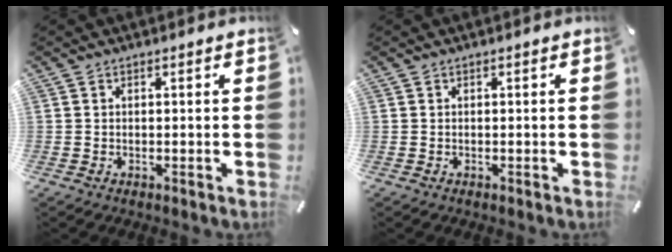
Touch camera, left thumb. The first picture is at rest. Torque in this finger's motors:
{"motor_torque": [-0.11, -0.11, 0.02, 0.02, 0.00]}